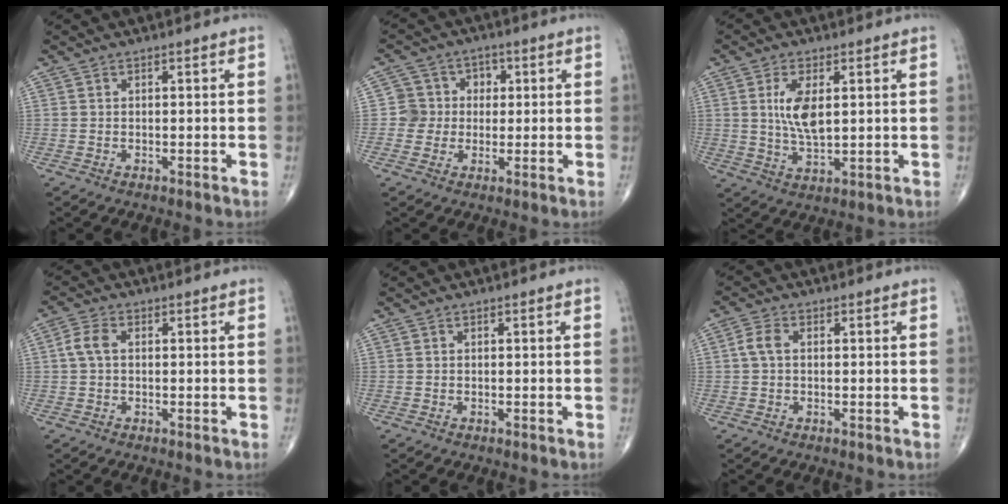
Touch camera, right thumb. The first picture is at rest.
{"total": 5.8, "force": [0.3, 5.7, 0.7], "torque": [0.035, 0.015, -0.004]}
{"total": 7.3, "force": [1.6, 3.1, 6.3], "torque": [-0.123, -0.013, 0.036]}
{"total": 3.4, "force": [0.4, 2.1, 2.7], "torque": [-0.063, 0.009, 0.004]}
{"total": 0.0}
{"total": 2.9, "force": [0.3, 1.7, 2.3], "torque": [-0.052, 0.008, 0.003]}